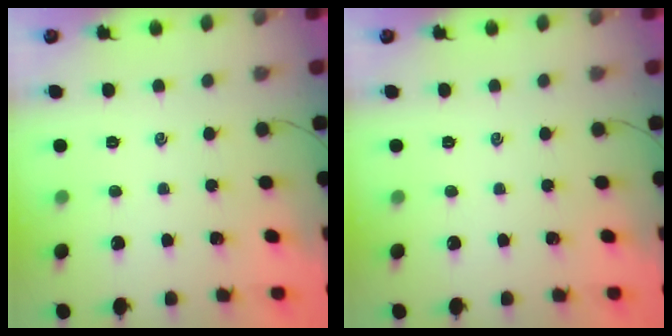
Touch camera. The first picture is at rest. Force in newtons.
{"total": 0.0}